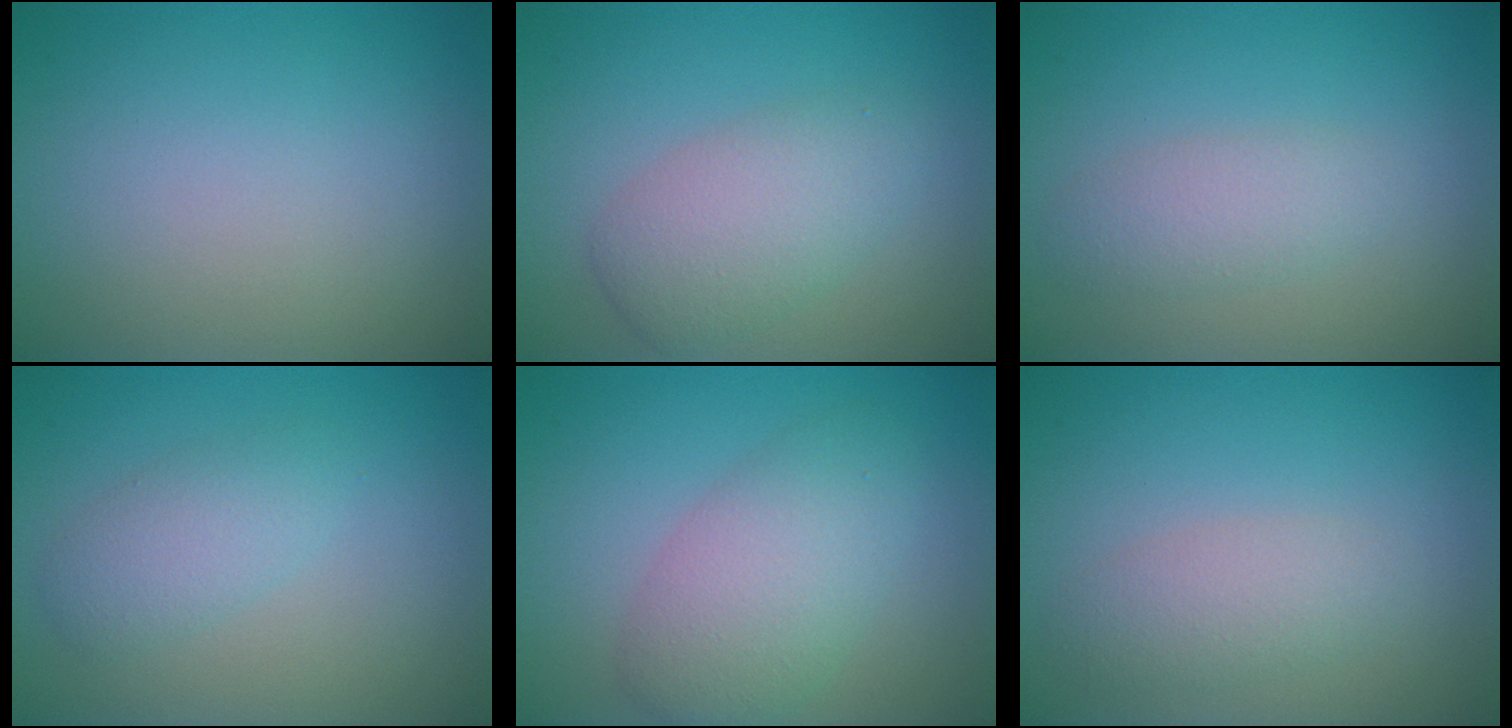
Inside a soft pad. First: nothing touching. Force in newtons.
{"total": 4.2, "press": 4.2, "slide": 0.1}
{"total": 2.2, "press": 2.2, "slide": 0.1}
{"total": 2.5, "press": 2.5, "slide": 0.1}
{"total": 4.8, "press": 4.8, "slide": 0.2}
{"total": 2.4, "press": 2.4, "slide": 0.1}